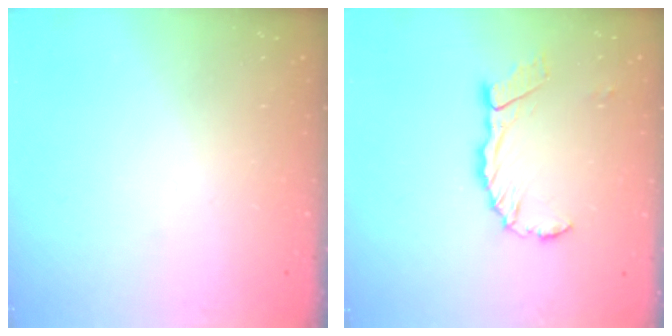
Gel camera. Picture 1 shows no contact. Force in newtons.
{"total": 9.0, "press": 8.9, "slide": 1.2}